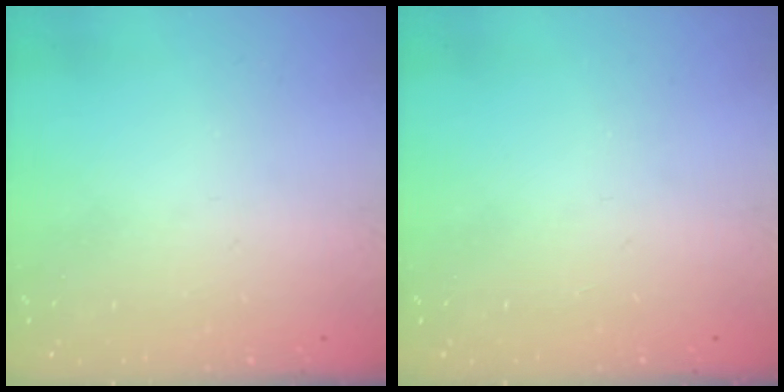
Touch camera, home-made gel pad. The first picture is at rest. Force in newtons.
{"total": 0.0}